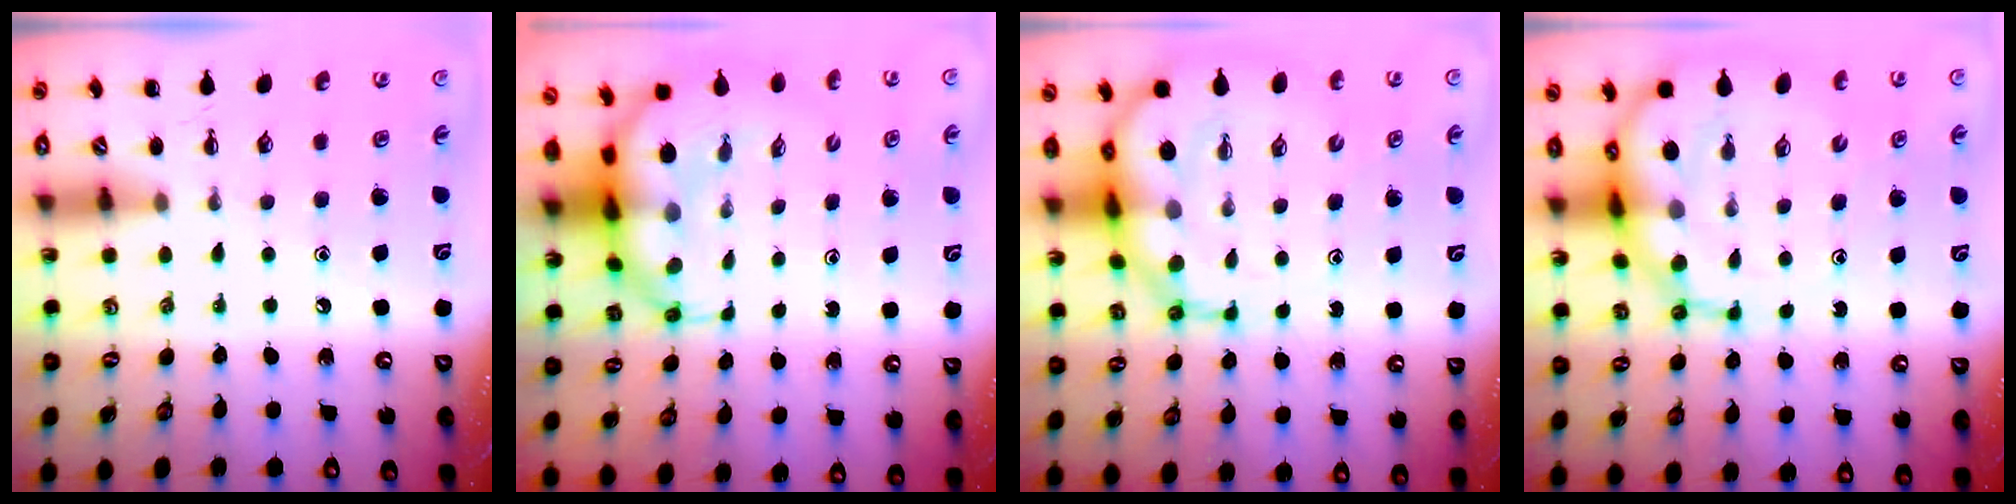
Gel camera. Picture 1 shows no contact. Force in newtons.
{"total": 8.1, "press": 7.7, "slide": 2.4}
{"total": 11.7, "press": 11.1, "slide": 3.5}
{"total": 13.1, "press": 12.6, "slide": 3.5}